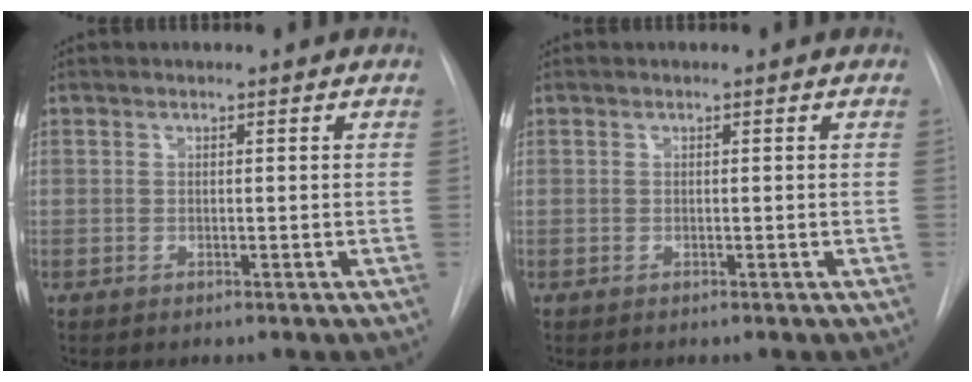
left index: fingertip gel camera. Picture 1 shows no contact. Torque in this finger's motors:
{"motor_torque": [0.00, 0.00, 0.00, 0.00]}